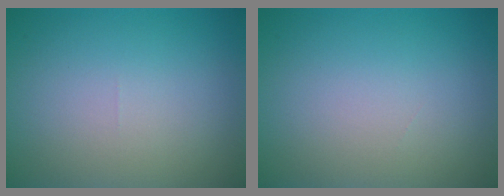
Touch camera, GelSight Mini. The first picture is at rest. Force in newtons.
{"total": 0.0}